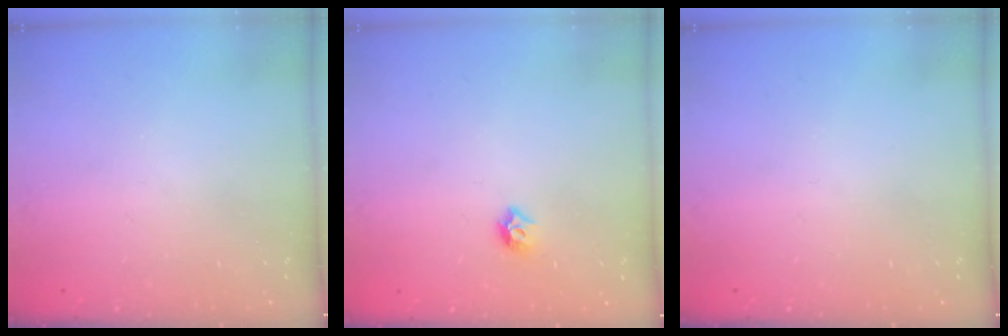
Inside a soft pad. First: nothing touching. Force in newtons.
{"total": 5.5, "press": 5.4, "slide": 0.9}
{"total": 0.0}